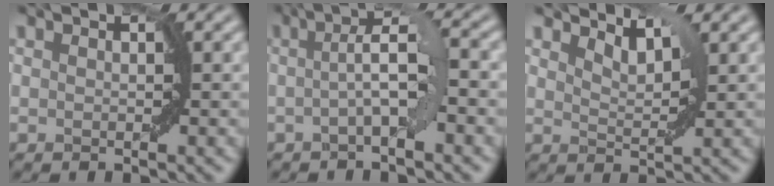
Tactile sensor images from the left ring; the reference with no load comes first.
{"total": 3.8, "force": [-0.3, 0.5, 3.8], "torque": [-0.066, 0.012, -0.012]}
{"total": 2.3, "force": [2.1, 0.3, 0.9], "torque": [-0.019, -0.005, 0.034]}